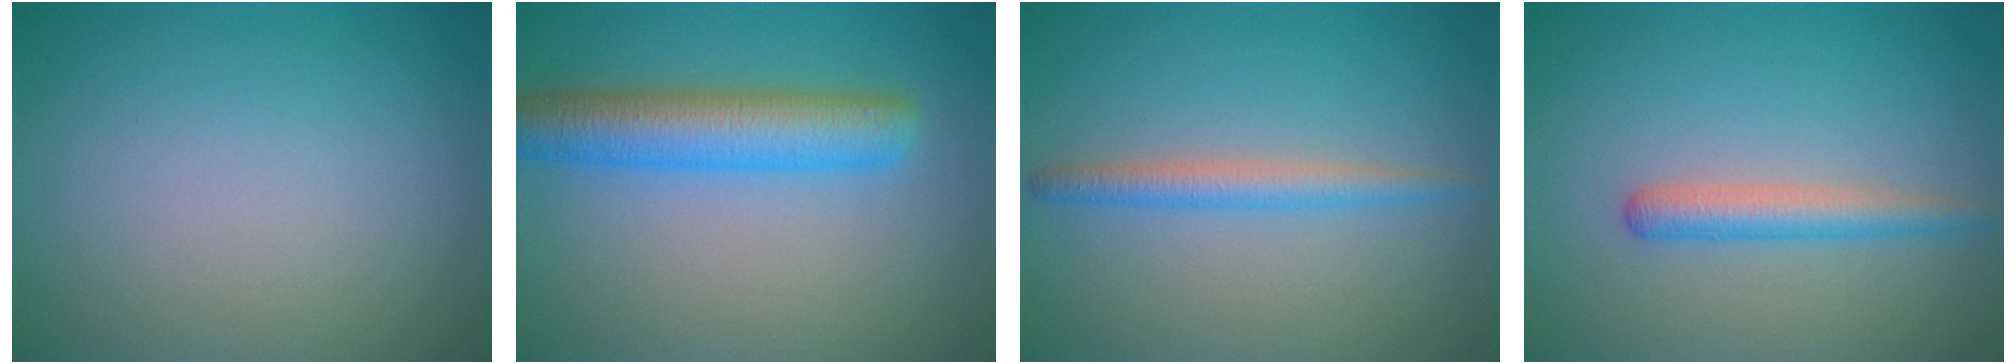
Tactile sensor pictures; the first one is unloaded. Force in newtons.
{"total": 6.1, "press": 6.1, "slide": 0.1}
{"total": 2.3, "press": 2.3, "slide": 0.0}
{"total": 2.5, "press": 2.5, "slide": 0.1}